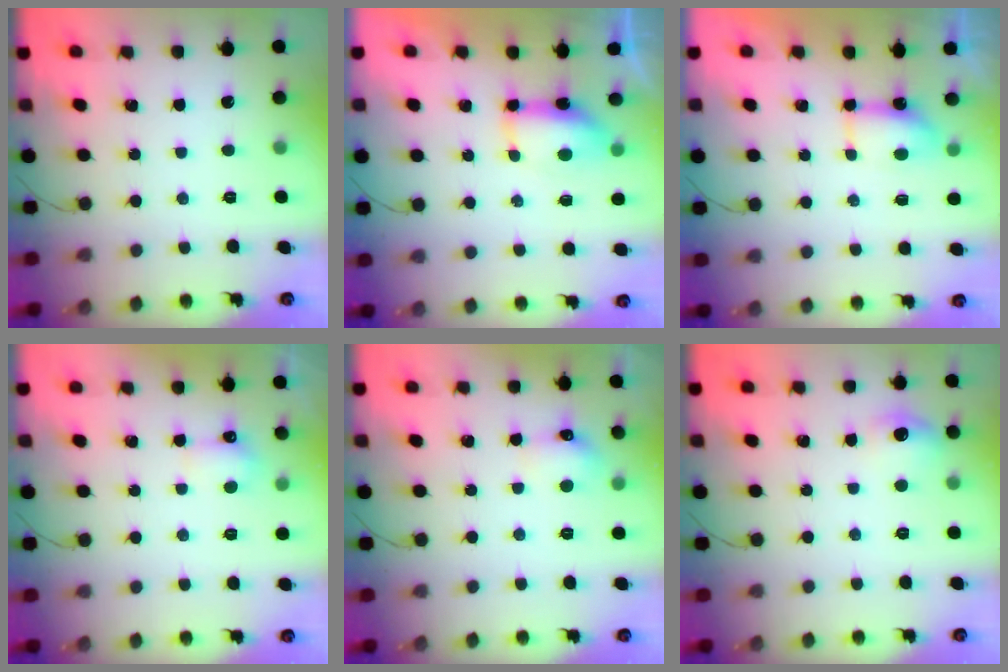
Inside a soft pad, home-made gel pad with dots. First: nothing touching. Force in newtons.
{"total": 7.0, "press": 7.0, "slide": 0.5}
{"total": 5.3, "press": 5.2, "slide": 0.6}
{"total": 3.6, "press": 3.5, "slide": 1.0}
{"total": 6.7, "press": 6.5, "slide": 1.6}
{"total": 7.7, "press": 7.6, "slide": 1.1}